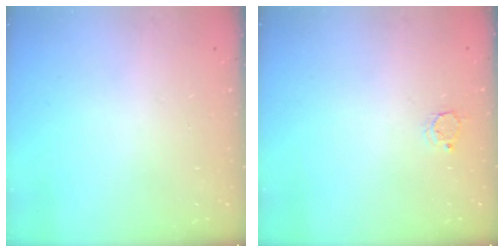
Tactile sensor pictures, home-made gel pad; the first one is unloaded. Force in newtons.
{"total": 2.7, "press": 2.7, "slide": 0.3}